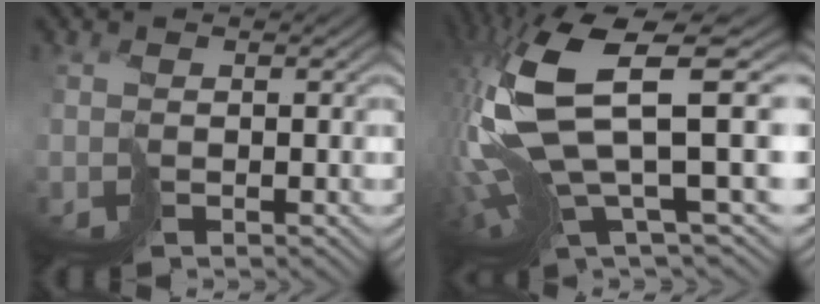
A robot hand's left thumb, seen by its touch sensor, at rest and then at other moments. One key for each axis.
{"total": 14.8, "fx": 1.3, "fy": 4.5, "fz": 14.0, "tx": -0.323, "ty": -0.020, "tz": 0.051}